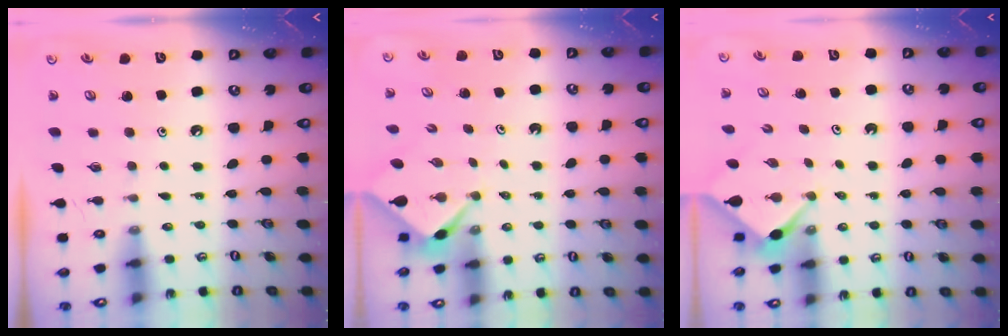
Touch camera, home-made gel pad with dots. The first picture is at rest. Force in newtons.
{"total": 2.4, "press": 2.4, "slide": 0.3}
{"total": 3.0, "press": 2.9, "slide": 0.3}